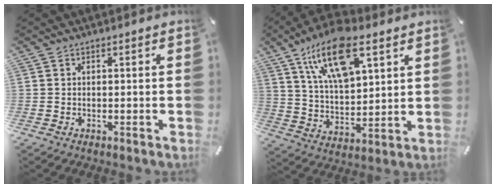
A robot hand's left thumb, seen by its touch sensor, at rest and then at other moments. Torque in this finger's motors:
{"motor_torque": [2.21, 2.28, 1.90, -0.87, 0.26]}